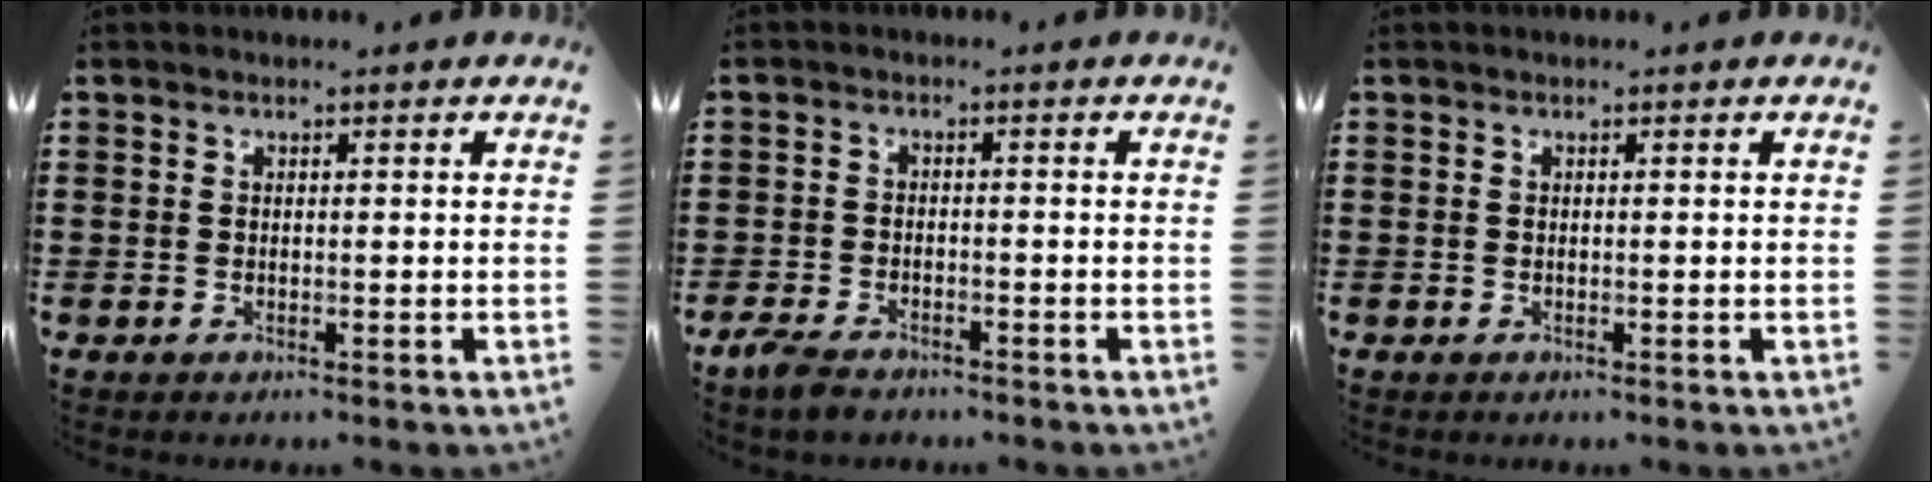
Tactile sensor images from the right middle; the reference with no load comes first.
{"total": 2.5, "force": [-2.2, 0.9, 0.9], "torque": [-0.034, 0.000, -0.049]}
{"total": 0.0}